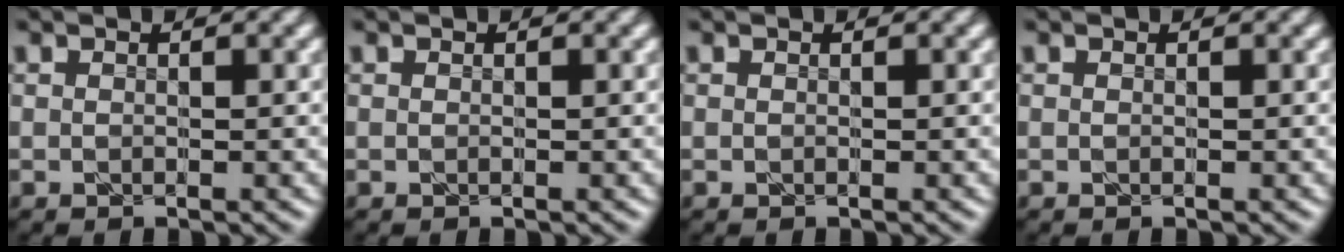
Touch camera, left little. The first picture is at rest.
{"total": 0.0}
{"total": 0.0}
{"total": 0.0}